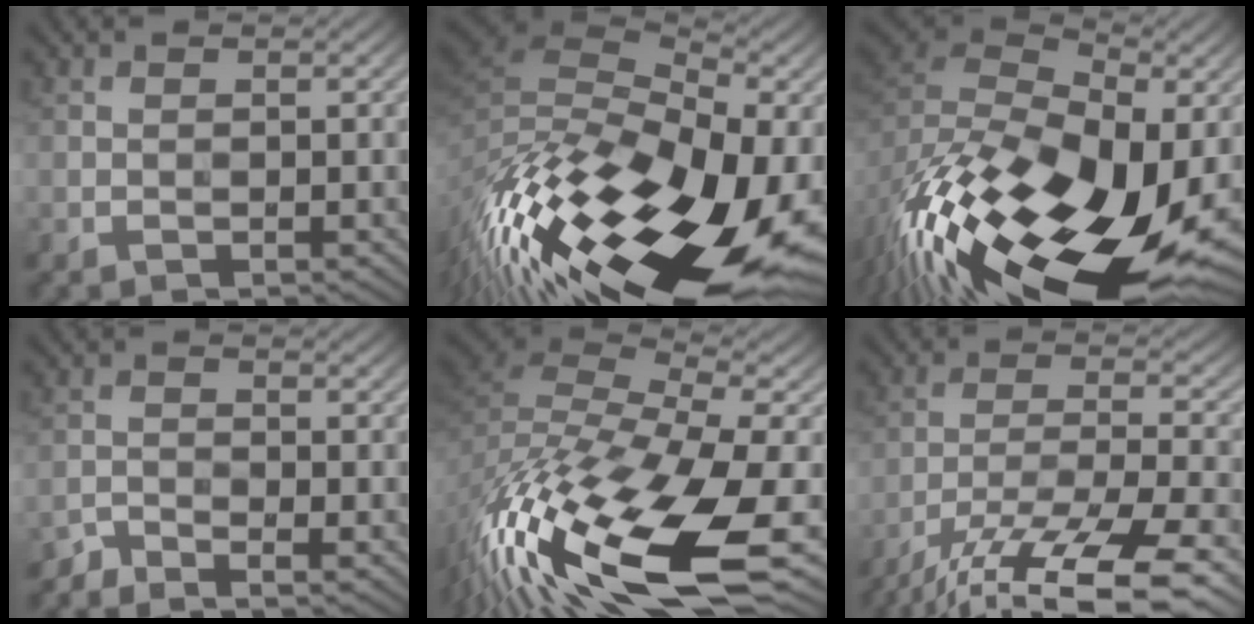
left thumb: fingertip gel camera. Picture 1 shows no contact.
{"total": 19.3, "force": [-8.3, 8.7, 15.1], "torque": [-0.307, -0.017, -0.151]}
{"total": 19.6, "force": [-7.8, 11.3, 13.9], "torque": [-0.298, -0.039, -0.123]}
{"total": 2.0, "force": [-1.9, 0.2, 0.6], "torque": [-0.012, -0.005, -0.047]}
{"total": 19.0, "force": [-9.1, 7.6, 14.9], "torque": [-0.329, -0.036, -0.159]}
{"total": 16.1, "force": [-12.2, 4.1, 9.6], "torque": [-0.189, -0.028, -0.187]}